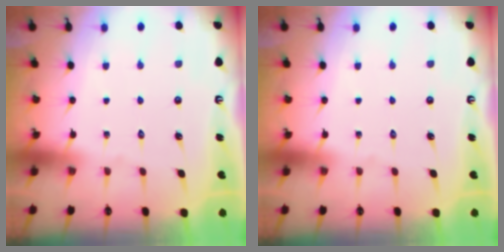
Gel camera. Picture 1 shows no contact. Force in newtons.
{"total": 0.0}